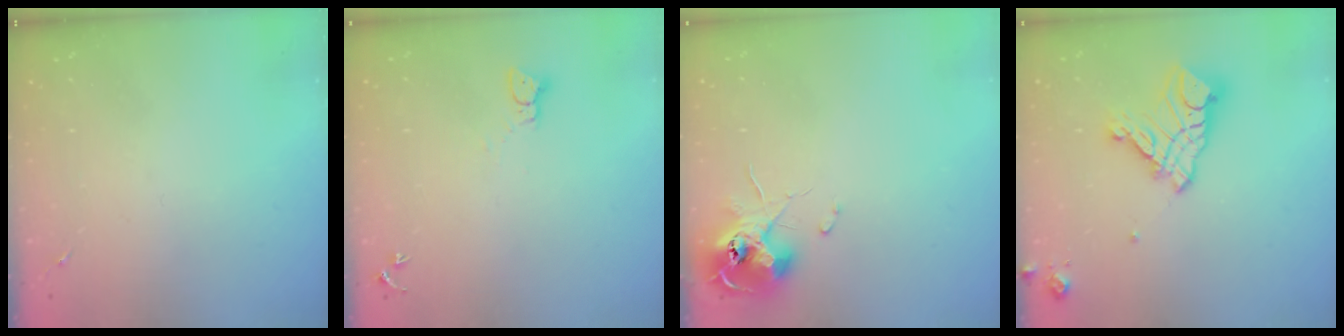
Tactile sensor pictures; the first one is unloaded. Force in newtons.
{"total": 2.3, "press": 2.3, "slide": 0.2}
{"total": 11.3, "press": 11.3, "slide": 0.6}
{"total": 14.4, "press": 14.3, "slide": 1.5}